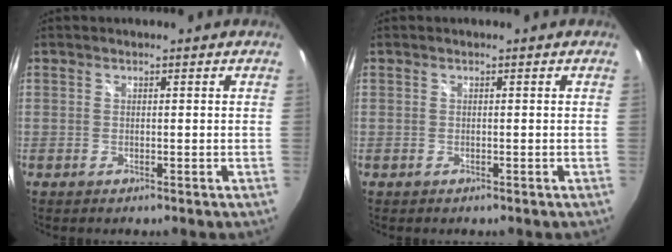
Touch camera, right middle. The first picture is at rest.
{"total": 0.0}